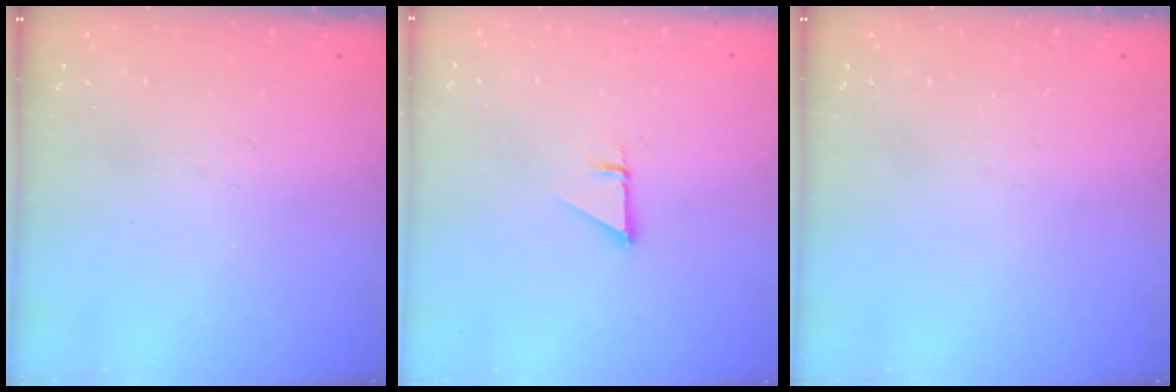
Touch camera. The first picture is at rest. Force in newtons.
{"total": 1.0, "press": 1.0, "slide": 0.1}
{"total": 0.0}